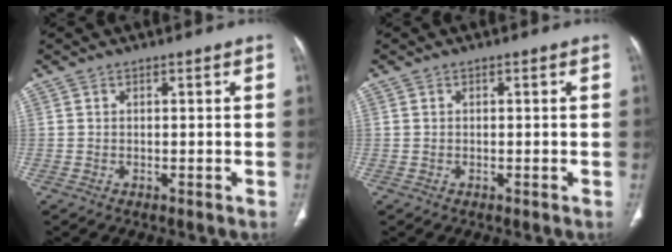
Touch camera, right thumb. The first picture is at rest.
{"total": 0.0}